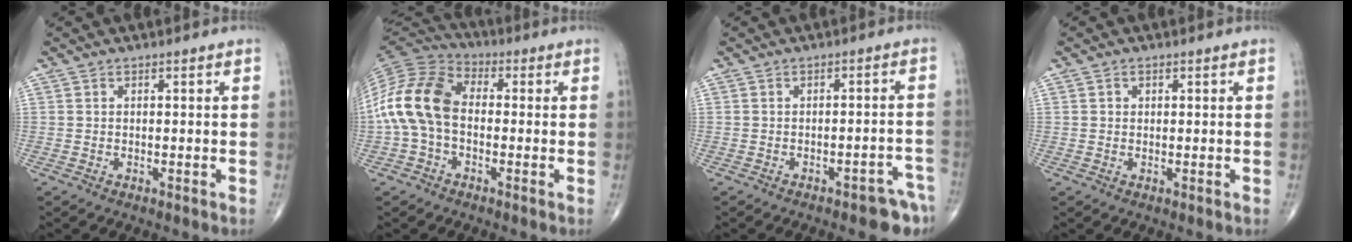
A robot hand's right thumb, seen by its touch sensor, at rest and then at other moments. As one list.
[{"total": 14.1, "force": [-1.1, 9.3, 10.5], "torque": [-0.214, 0.035, -0.033]}, {"total": 7.4, "force": [-5.2, 2.7, 4.4], "torque": [-0.035, 0.034, -0.063]}, {"total": 1.0, "force": [0.3, 0.8, 0.5], "torque": [-0.002, 0.001, 0.003]}]